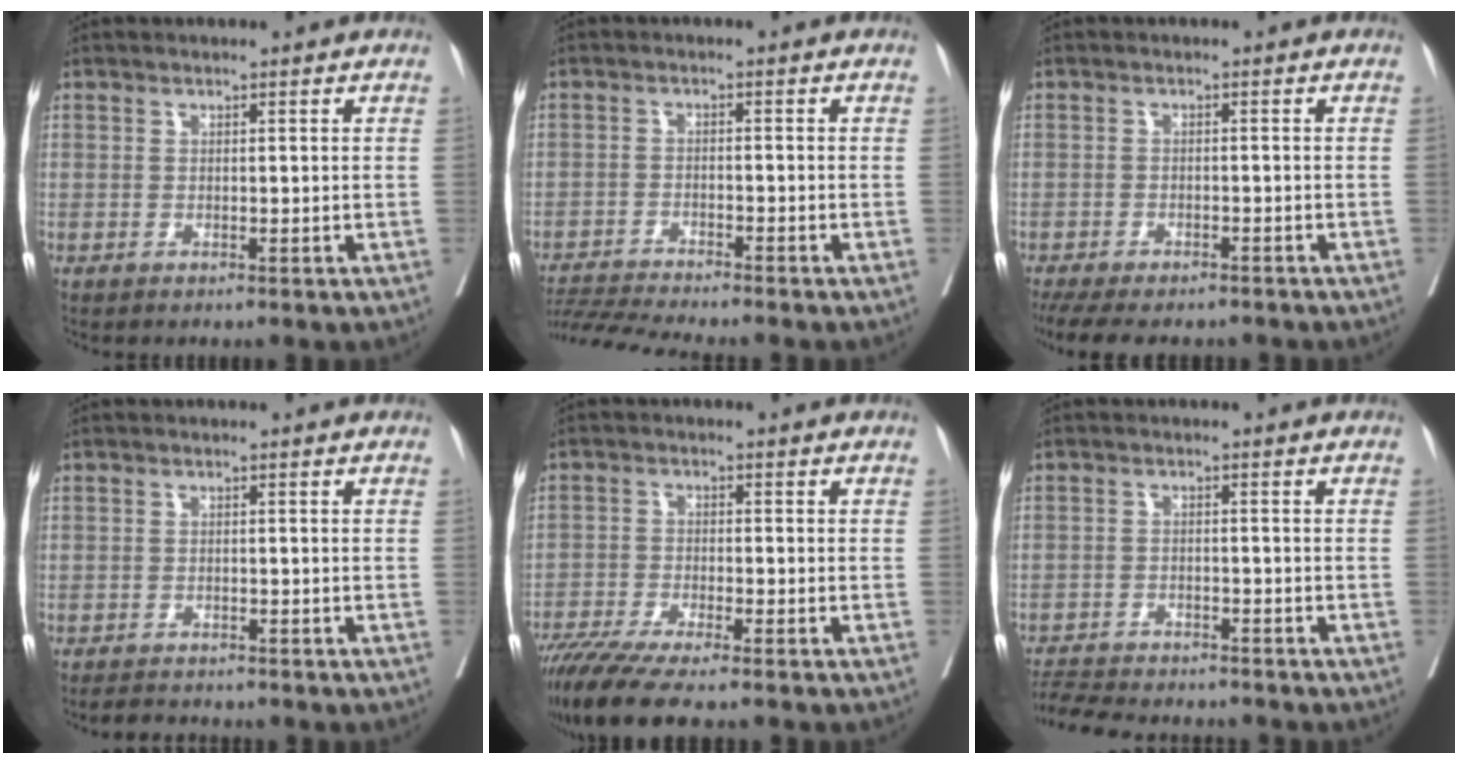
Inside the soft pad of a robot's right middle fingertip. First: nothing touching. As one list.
[{"total": 8.1, "force": [-7.6, -1.2, 2.5], "torque": [-0.036, -0.009, -0.128]}, {"total": 12.4, "force": [-10.4, 4.0, 5.5], "torque": [-0.110, -0.011, -0.138]}, {"total": 2.8, "force": [-2.7, 0.7, 0.6], "torque": [-0.008, -0.009, -0.042]}, {"total": 9.9, "force": [-8.2, 0.3, 5.6], "torque": [-0.089, -0.024, -0.139]}, {"total": 10.2, "force": [-9.6, 1.6, 3.2], "torque": [-0.054, -0.003, -0.144]}]